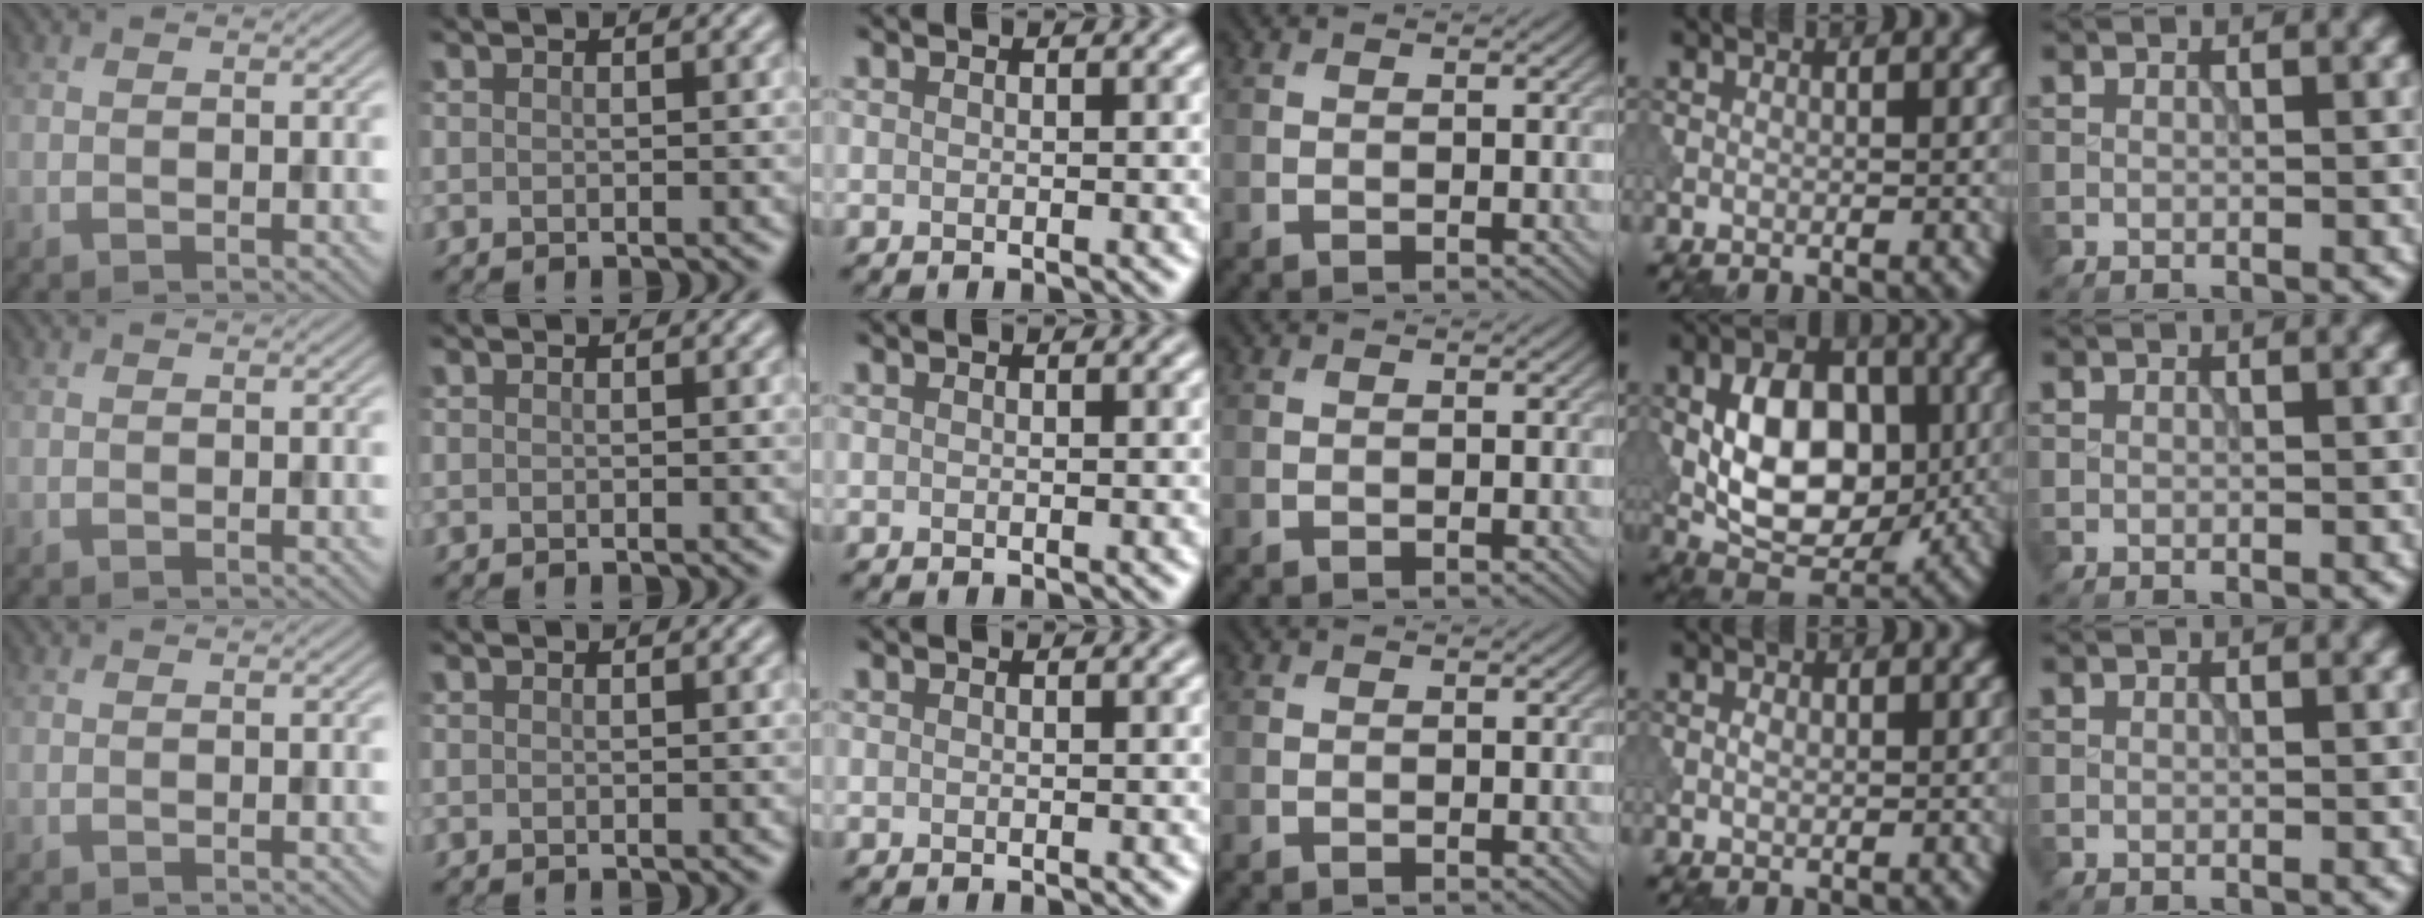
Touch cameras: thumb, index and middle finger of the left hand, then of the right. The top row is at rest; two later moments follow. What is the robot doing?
{"motion": "press", "object": "tv remote"}